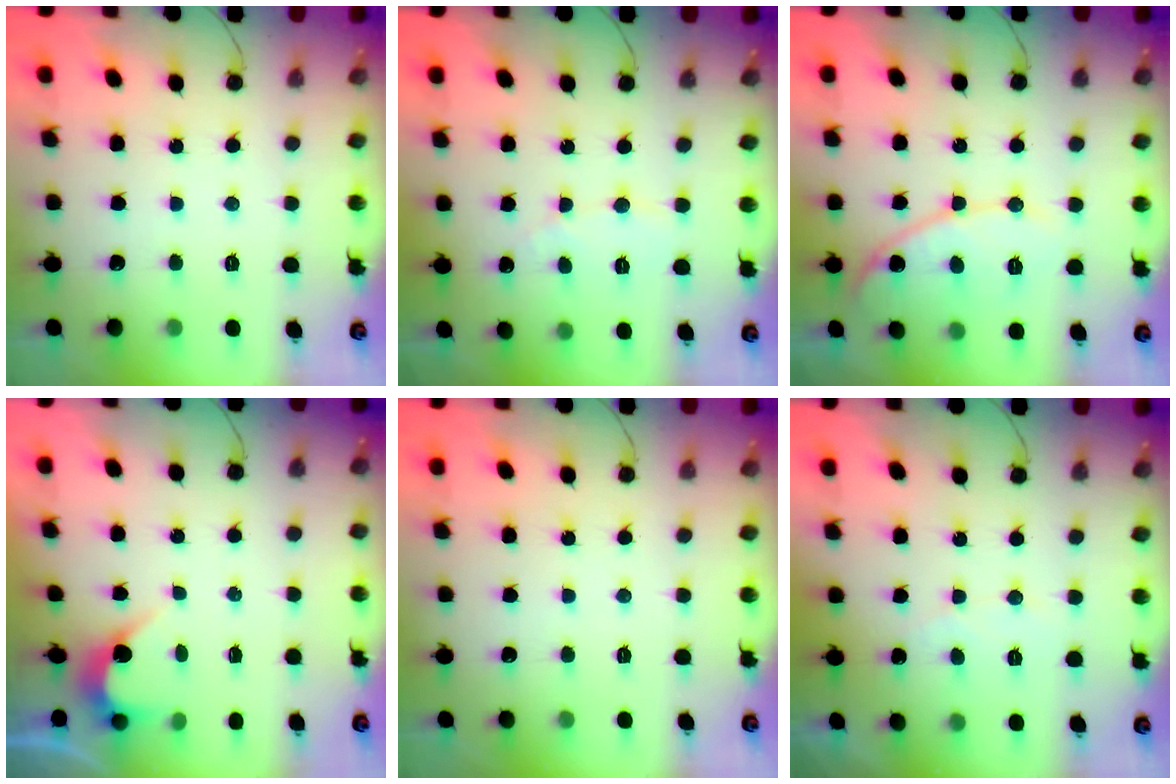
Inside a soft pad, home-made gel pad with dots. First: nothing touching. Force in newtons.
{"total": 4.0, "press": 4.0, "slide": 0.2}
{"total": 10.2, "press": 10.2, "slide": 0.4}
{"total": 2.5, "press": 2.5, "slide": 0.2}
{"total": 0.0}
{"total": 3.9, "press": 3.9, "slide": 0.2}